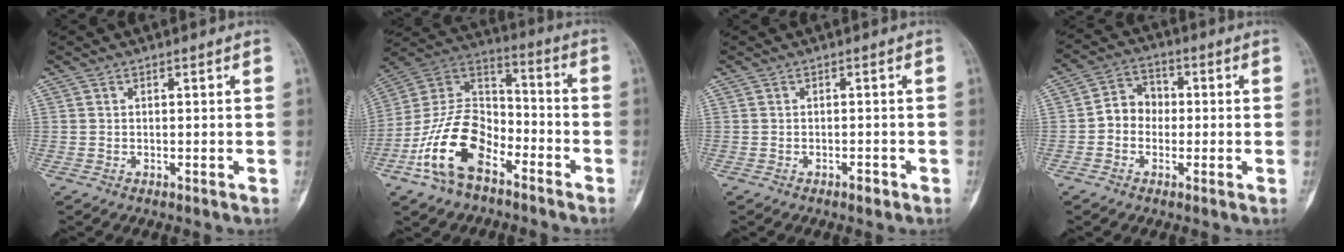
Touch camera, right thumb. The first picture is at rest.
{"total": 17.4, "force": [-8.9, 10.1, 11.1], "torque": [-0.200, 0.071, -0.173]}
{"total": 1.4, "force": [-1.0, 0.5, 0.9], "torque": [-0.017, 0.004, -0.016]}
{"total": 6.2, "force": [-0.8, 5.3, 3.1], "torque": [-0.028, 0.024, -0.029]}